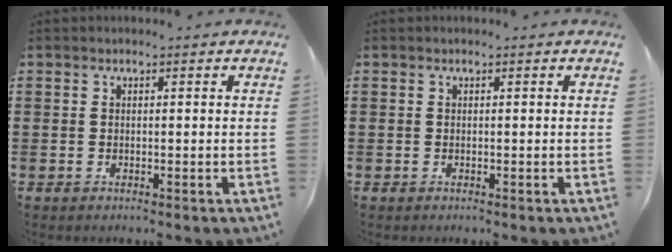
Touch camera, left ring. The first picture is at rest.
{"total": 0.0}